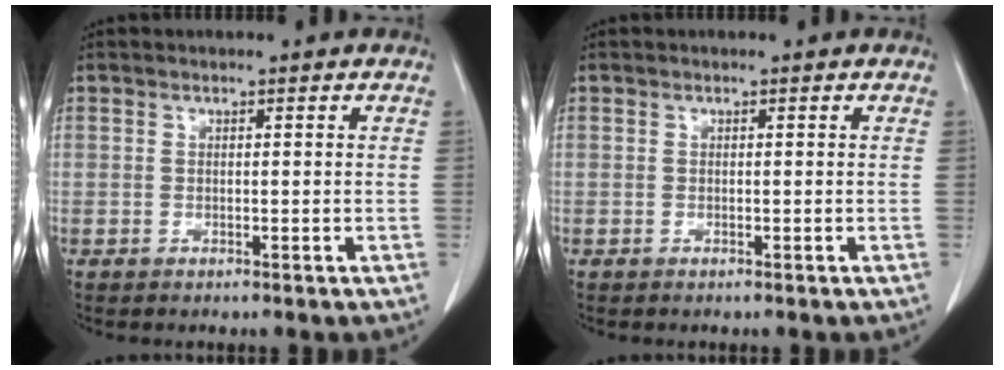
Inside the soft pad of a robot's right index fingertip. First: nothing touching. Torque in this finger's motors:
{"motor_torque": [0.07, 0.07, 0.00, 0.01]}